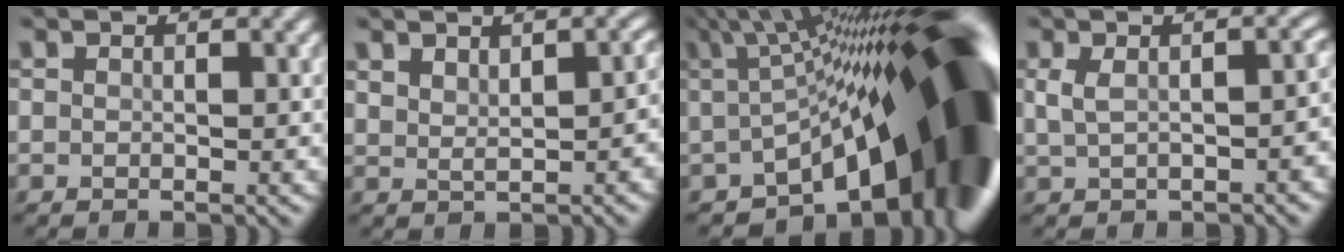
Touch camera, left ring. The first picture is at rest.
{"total": 3.9, "force": [1.9, 1.7, 3.0], "torque": [-0.043, 0.003, 0.037]}
{"total": 18.8, "force": [-2.7, 7.1, 17.2], "torque": [-0.180, 0.011, -0.039]}
{"total": 5.2, "force": [0.5, 2.5, 4.5], "torque": [-0.067, 0.005, 0.016]}